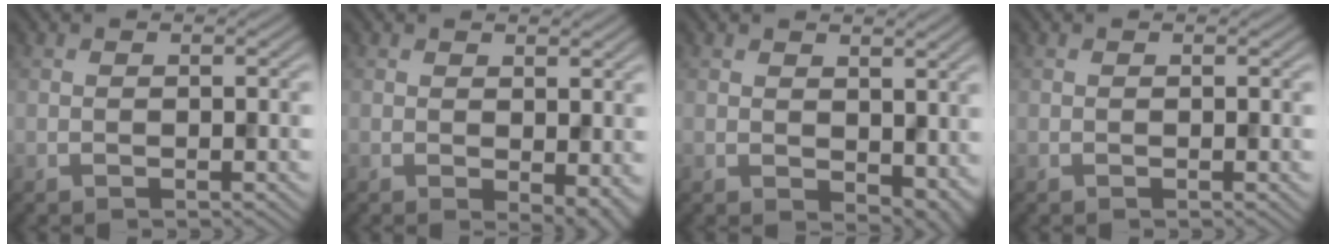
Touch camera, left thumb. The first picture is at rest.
{"total": 3.7, "force": [-0.5, 2.0, 3.1], "torque": [-0.040, -0.011, -0.003]}
{"total": 4.9, "force": [1.4, 3.3, 3.3], "torque": [-0.060, -0.019, 0.035]}
{"total": 0.0}